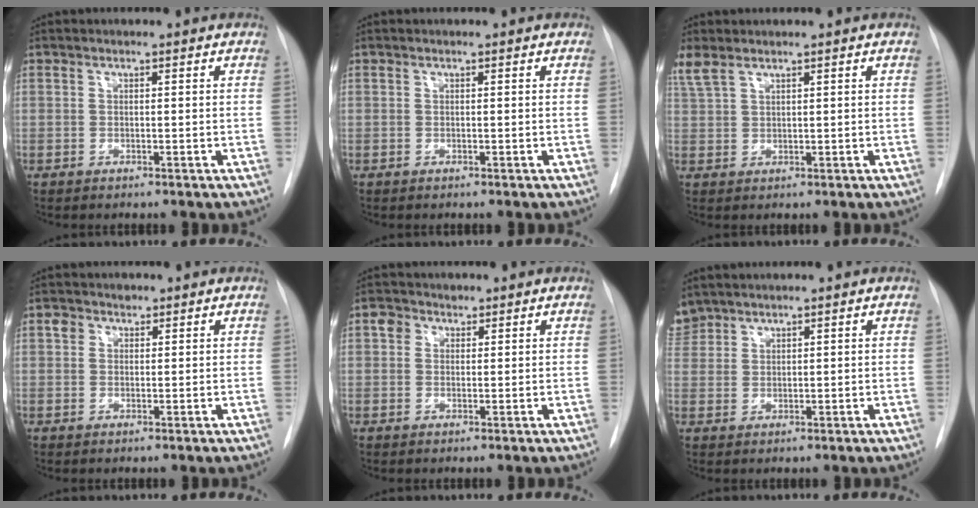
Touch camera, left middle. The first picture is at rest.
{"total": 0.0}
{"total": 3.2, "force": [2.6, 1.0, 1.5], "torque": [-0.049, 0.018, 0.063]}
{"total": 2.0, "force": [1.0, 1.6, 0.4], "torque": [-0.004, 0.008, 0.014]}
{"total": 2.4, "force": [1.1, 2.0, 0.6], "torque": [-0.009, 0.012, 0.014]}
{"total": 3.7, "force": [3.4, 1.6, 0.1], "torque": [-0.007, 0.015, 0.074]}